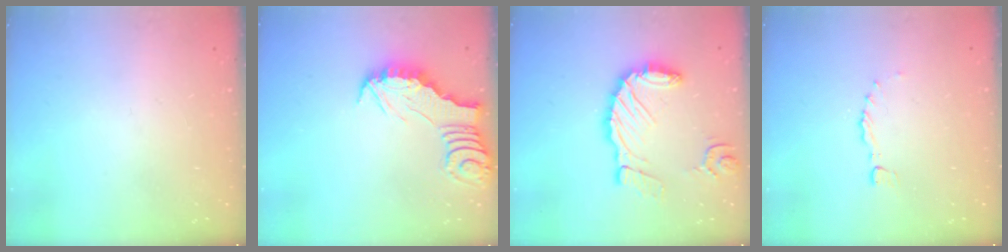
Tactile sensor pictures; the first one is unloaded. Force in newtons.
{"total": 2.5, "press": 2.5, "slide": 0.2}
{"total": 13.7, "press": 13.6, "slide": 1.3}
{"total": 0.0}